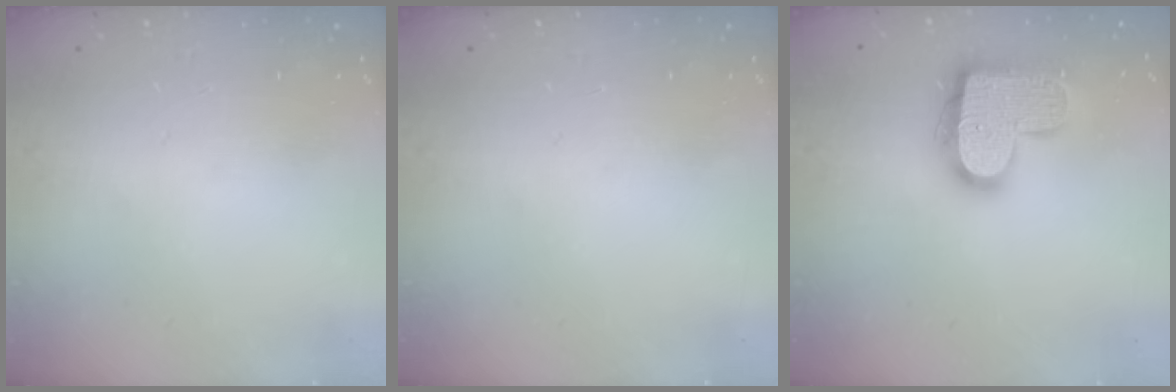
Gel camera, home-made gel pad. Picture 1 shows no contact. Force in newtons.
{"total": 0.0}
{"total": 17.0, "press": 17.0, "slide": 1.1}